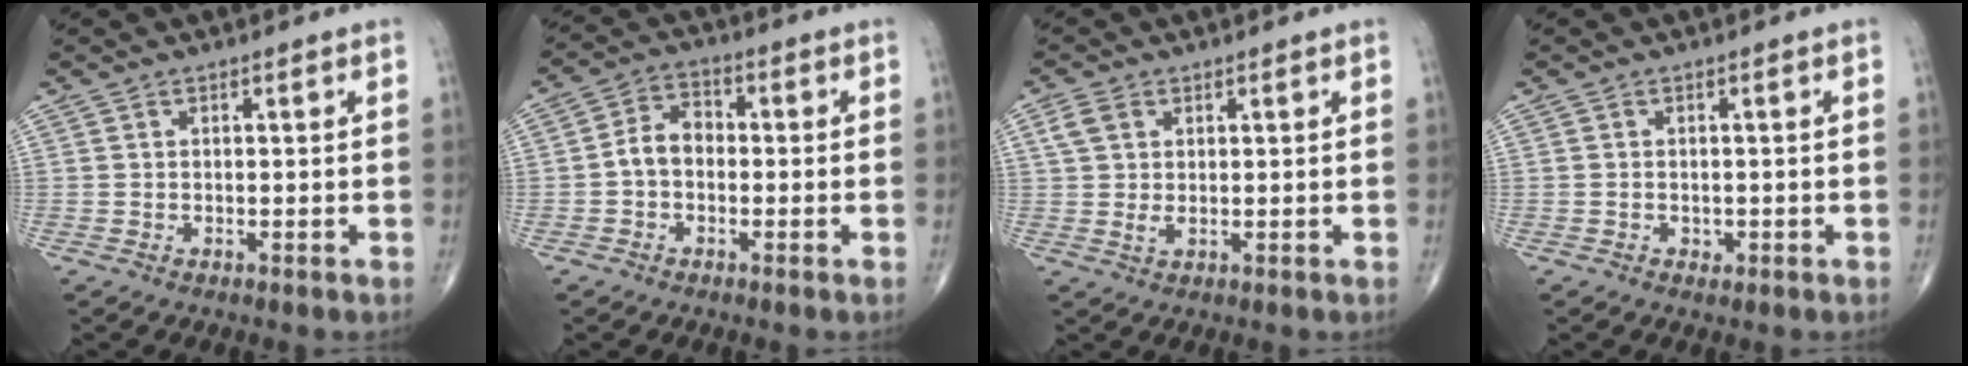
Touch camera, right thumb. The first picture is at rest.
{"total": 5.5, "force": [-1.0, 4.0, 3.7], "torque": [-0.047, 0.023, -0.032]}
{"total": 4.1, "force": [1.4, 2.7, 2.7], "torque": [-0.057, 0.002, 0.029]}
{"total": 1.1, "force": [-0.4, 0.8, 0.5], "torque": [-0.001, 0.002, -0.004]}